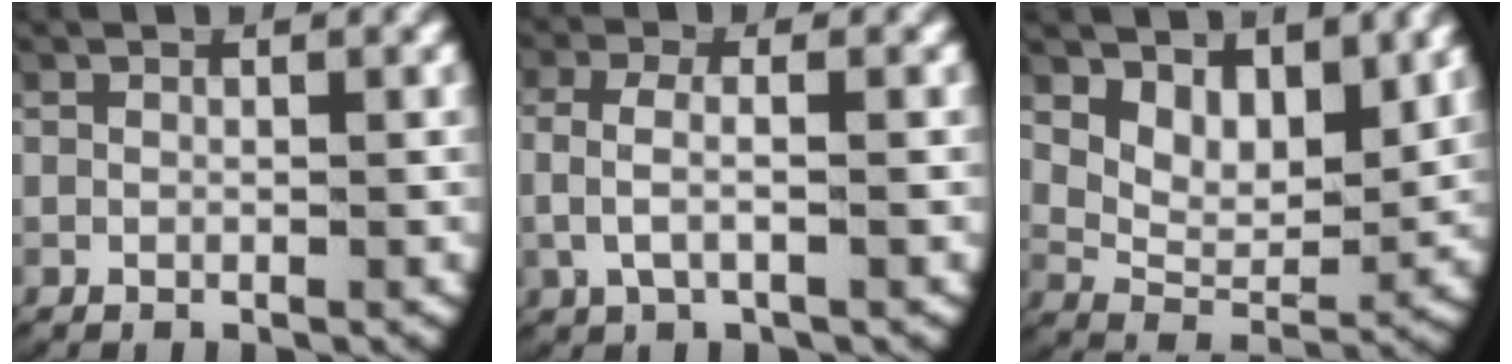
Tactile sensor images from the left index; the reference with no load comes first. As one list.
[{"total": 3.8, "force": [0.2, 2.0, 3.2], "torque": [-0.077, -0.001, 0.003]}, {"total": 6.3, "force": [2.7, 4.1, 4.0], "torque": [-0.070, -0.015, 0.046]}]